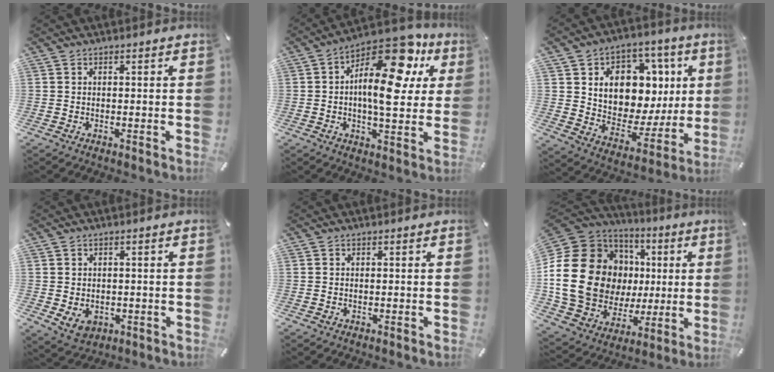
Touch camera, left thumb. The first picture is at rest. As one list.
[{"total": 18.4, "force": [6.8, 8.2, 15.0], "torque": [-0.235, -0.048, 0.108]}, {"total": 12.8, "force": [4.0, 10.4, 6.4], "torque": [-0.083, -0.043, 0.078]}, {"total": 4.8, "force": [-0.9, 4.1, 2.2], "torque": [-0.034, -0.002, -0.016]}, {"total": 0.0}, {"total": 25.8, "force": [1.4, 20.7, 15.4], "torque": [-0.314, -0.019, 0.060]}]